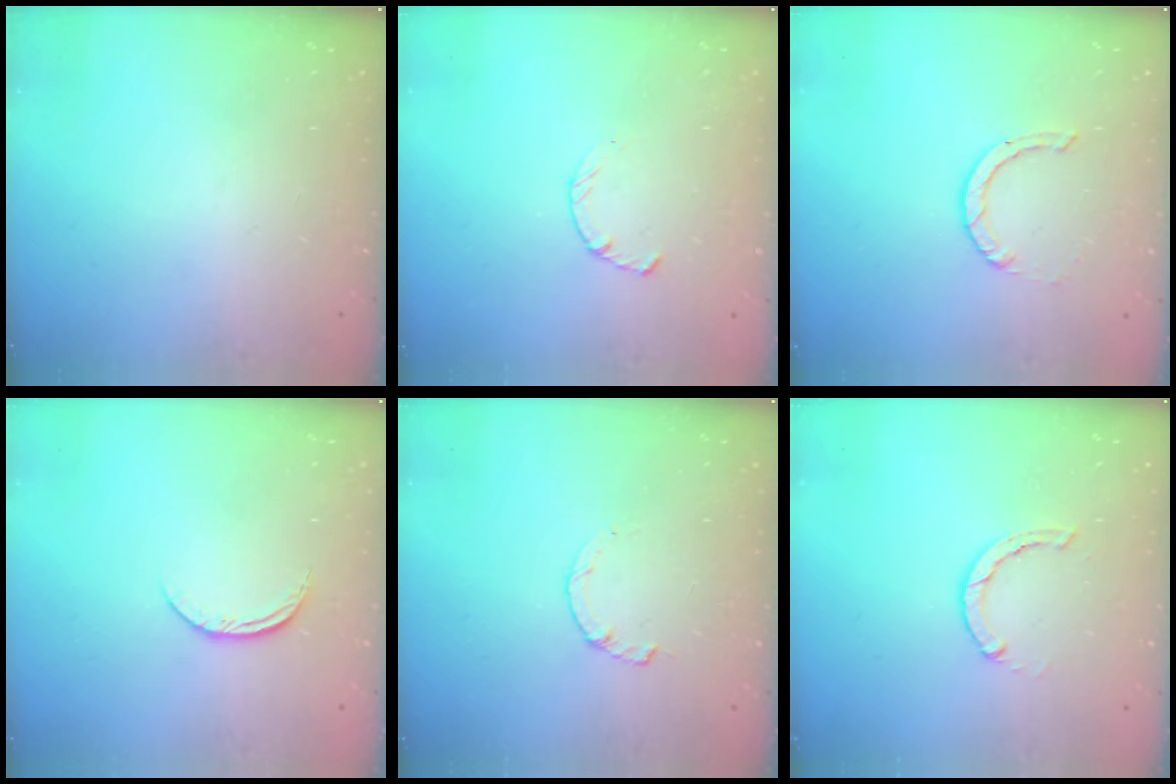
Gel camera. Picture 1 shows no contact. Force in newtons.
{"total": 2.4, "press": 2.3, "slide": 0.4}
{"total": 0.9, "press": 0.9, "slide": 0.1}
{"total": 6.5, "press": 6.5, "slide": 0.7}
{"total": 2.2, "press": 2.2, "slide": 0.2}
{"total": 2.1, "press": 2.1, "slide": 0.3}